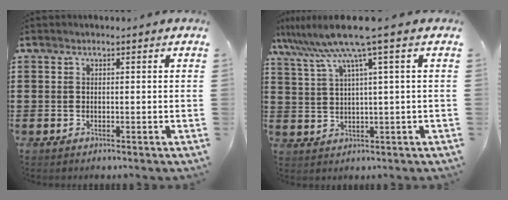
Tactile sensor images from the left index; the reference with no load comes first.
{"total": 8.1, "force": [4.9, -0.6, 6.4], "torque": [-0.147, -0.024, 0.080]}